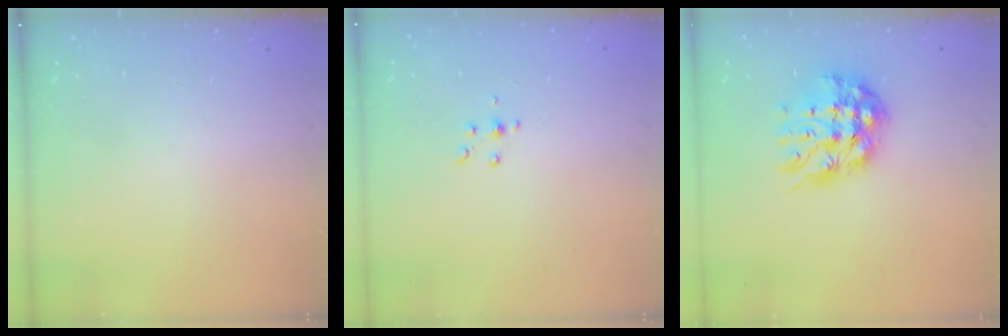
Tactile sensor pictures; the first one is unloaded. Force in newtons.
{"total": 4.3, "press": 4.2, "slide": 1.0}
{"total": 14.5, "press": 14.4, "slide": 0.8}